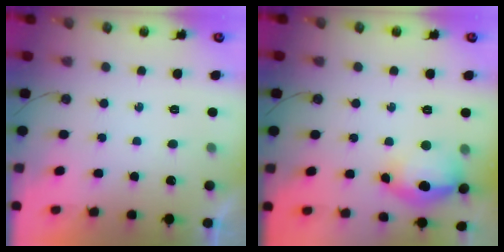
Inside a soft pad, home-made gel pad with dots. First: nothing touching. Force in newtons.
{"total": 20.4, "press": 16.3, "slide": 12.3}